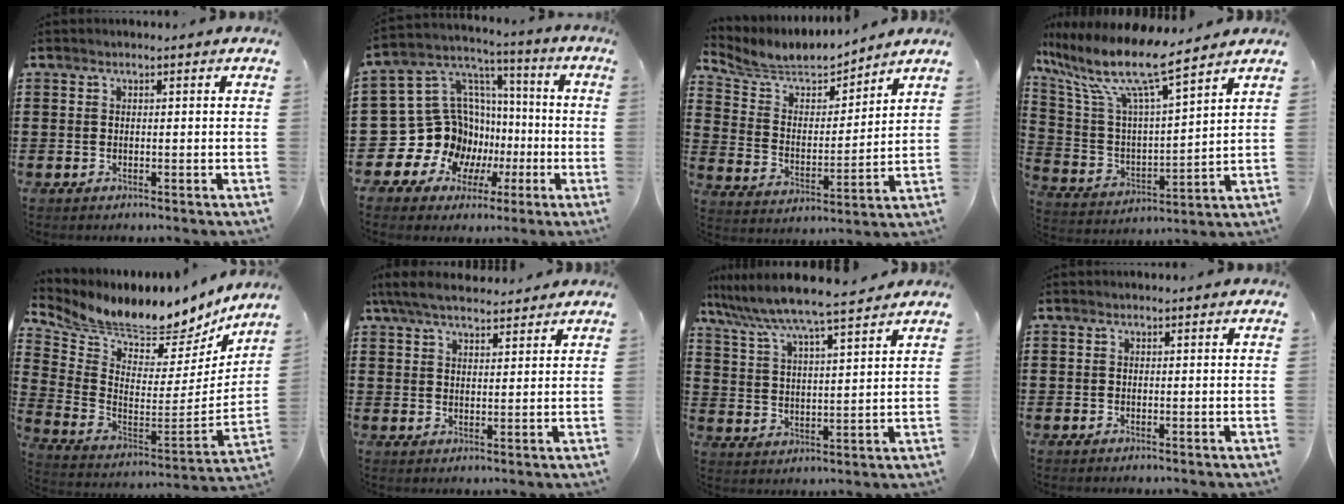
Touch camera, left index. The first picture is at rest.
{"total": 15.7, "force": [-3.0, 14.5, 5.5], "torque": [-0.167, -0.026, -0.014]}
{"total": 6.0, "force": [5.4, 2.2, 1.5], "torque": [-0.061, -0.034, 0.091]}
{"total": 11.2, "force": [8.5, 1.5, 7.1], "torque": [-0.176, -0.052, 0.138]}
{"total": 6.3, "force": [6.0, 1.2, 1.2], "torque": [-0.053, -0.067, 0.097]}
{"total": 5.6, "force": [4.8, 1.4, 2.5], "torque": [-0.061, -0.003, 0.090]}
{"total": 6.9, "force": [6.2, -0.4, 2.8], "torque": [-0.080, -0.037, 0.104]}
{"total": 0.0}